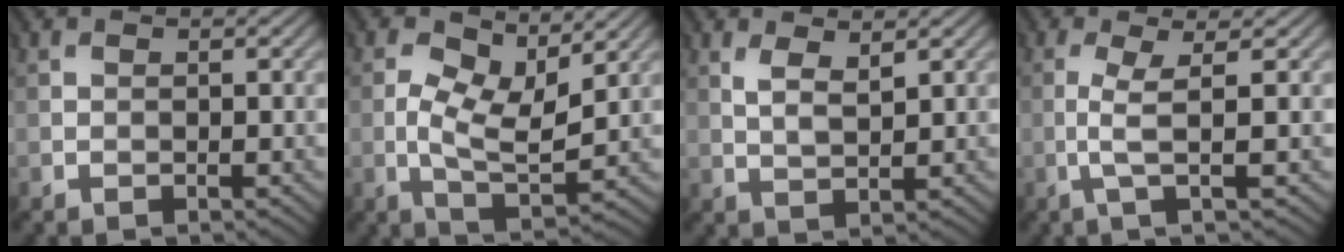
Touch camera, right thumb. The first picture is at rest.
{"total": 6.6, "force": [1.6, 3.1, 5.6], "torque": [-0.106, -0.001, 0.029]}
{"total": 2.6, "force": [1.8, 0.8, 1.7], "torque": [-0.044, -0.004, 0.040]}
{"total": 2.6, "force": [-0.5, -0.2, 2.5], "torque": [-0.050, 0.003, -0.014]}